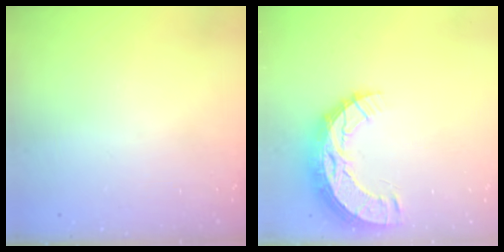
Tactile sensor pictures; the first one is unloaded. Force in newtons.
{"total": 13.0, "press": 13.0, "slide": 0.9}